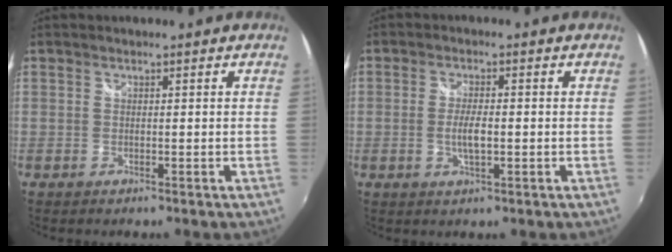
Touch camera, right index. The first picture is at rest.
{"total": 3.9, "force": [-0.7, 1.0, 3.6], "torque": [-0.070, -0.003, -0.014]}